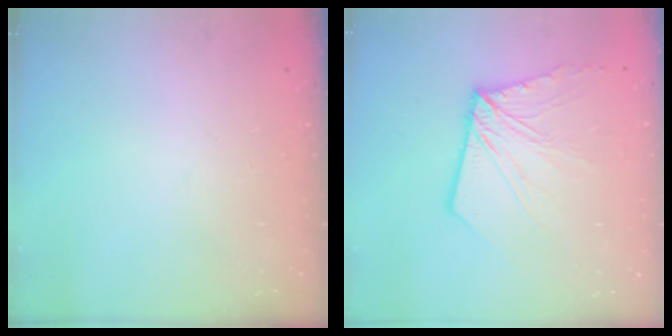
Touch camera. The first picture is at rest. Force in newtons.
{"total": 10.6, "press": 10.5, "slide": 1.4}